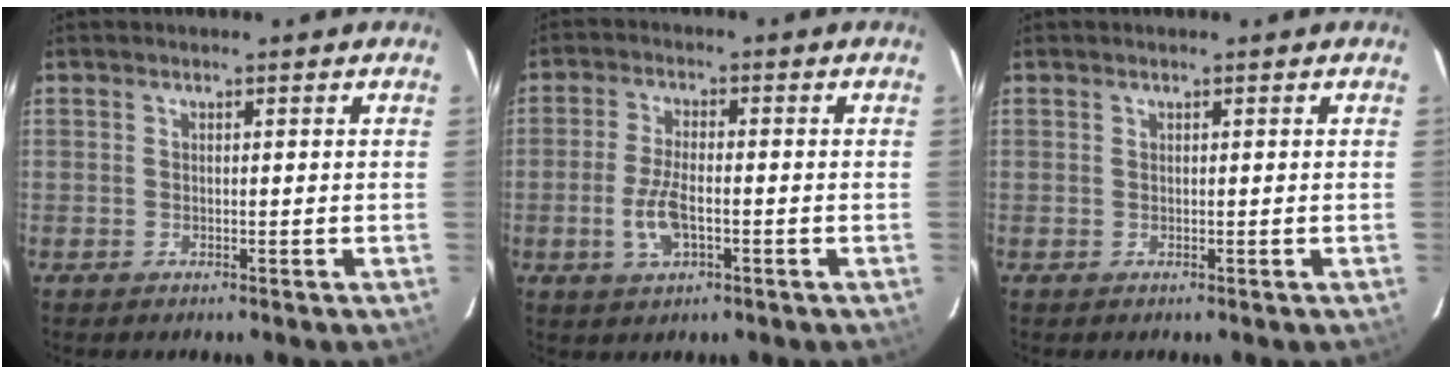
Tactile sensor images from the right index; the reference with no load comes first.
{"total": 6.2, "force": [-1.9, 2.6, 5.3], "torque": [-0.114, -0.002, -0.034]}
{"total": 0.0}